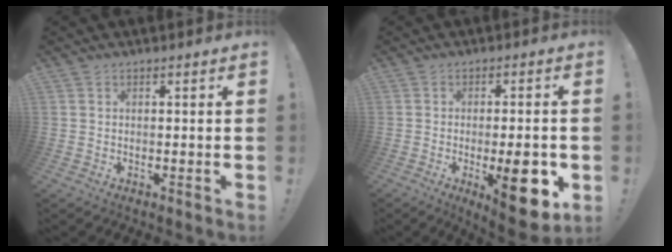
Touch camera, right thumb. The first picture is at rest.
{"total": 13.7, "force": [-3.4, 4.3, 12.6], "torque": [-0.144, -0.005, -0.041]}